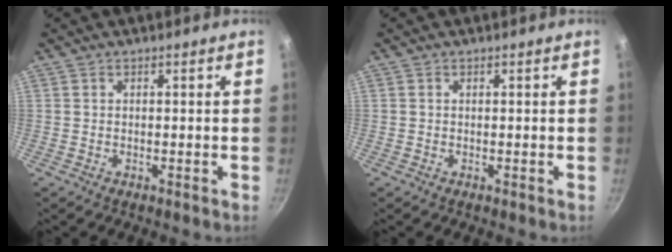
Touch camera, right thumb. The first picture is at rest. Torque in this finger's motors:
{"motor_torque": [0.29, 0.07, 0.03, 0.55, 0.03]}